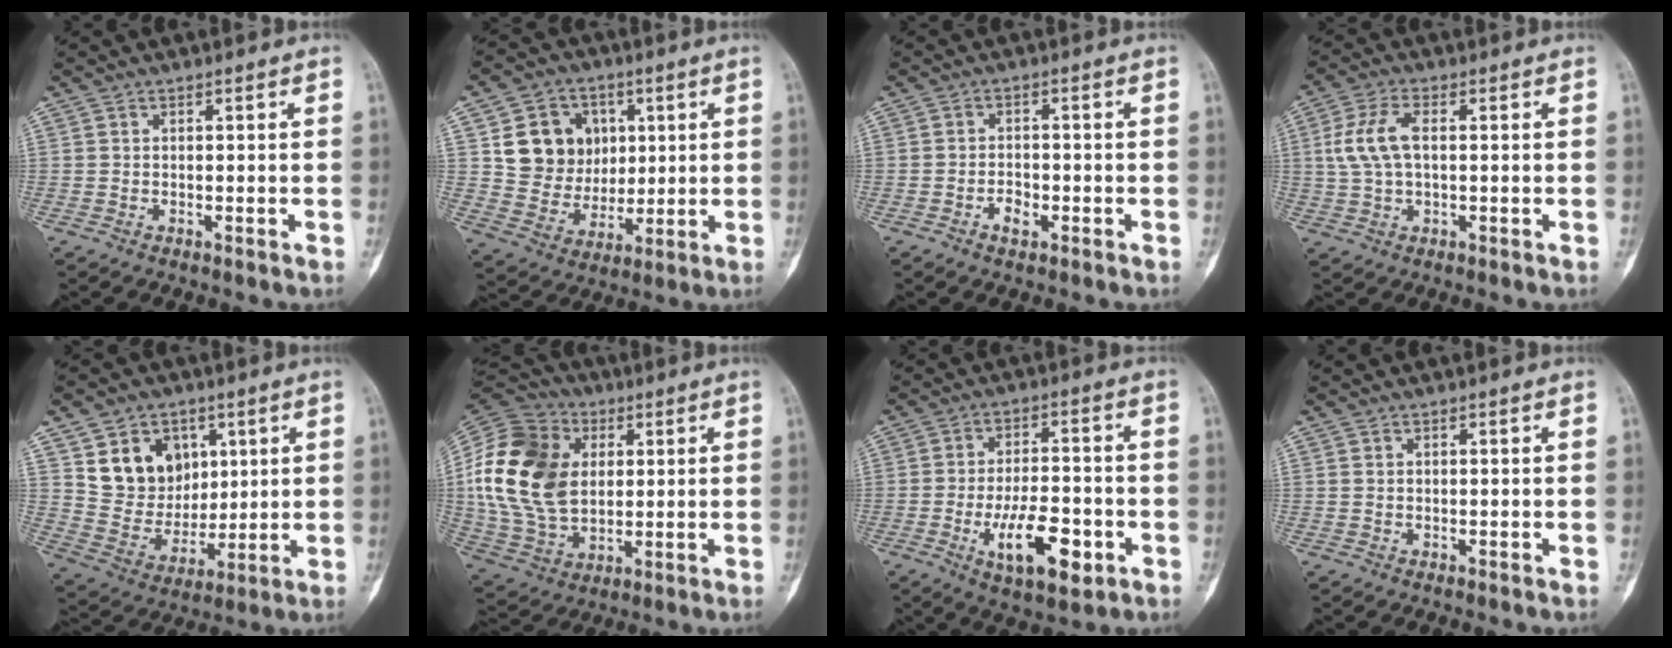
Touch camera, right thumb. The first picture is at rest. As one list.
[{"total": 13.1, "force": [3.4, 11.5, 5.3], "torque": [-0.041, -0.005, 0.071]}, {"total": 3.0, "force": [-1.5, 1.7, 2.0], "torque": [-0.023, 0.010, -0.027]}, {"total": 7.6, "force": [0.8, 3.8, 6.5], "torque": [-0.147, 0.015, 0.015]}, {"total": 13.1, "force": [5.4, 10.5, 5.7], "torque": [-0.057, -0.029, 0.110]}, {"total": 24.0, "force": [3.6, 17.3, 16.2], "torque": [-0.325, 0.003, 0.073]}, {"total": 12.7, "force": [-4.5, 5.4, 10.5], "torque": [-0.160, 0.015, -0.068]}, {"total": 0.0}]